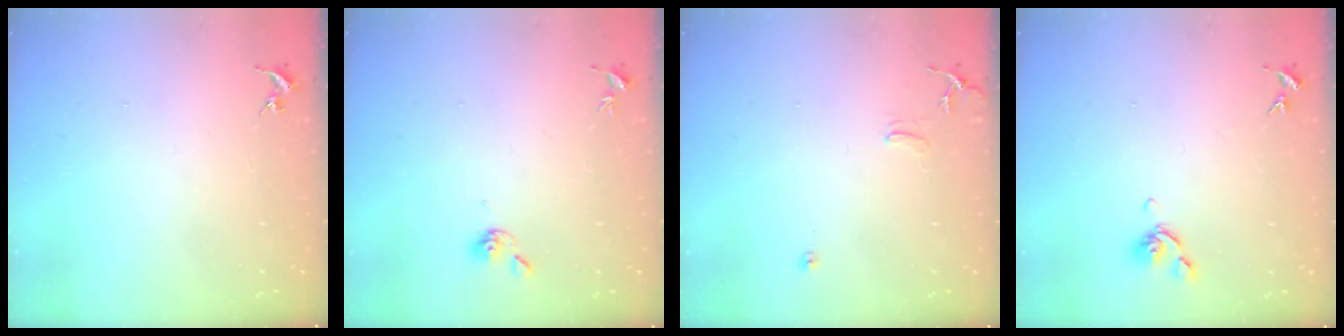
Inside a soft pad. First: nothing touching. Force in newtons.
{"total": 5.6, "press": 5.6, "slide": 1.0}
{"total": 7.2, "press": 7.2, "slide": 0.8}
{"total": 6.7, "press": 6.6, "slide": 1.5}